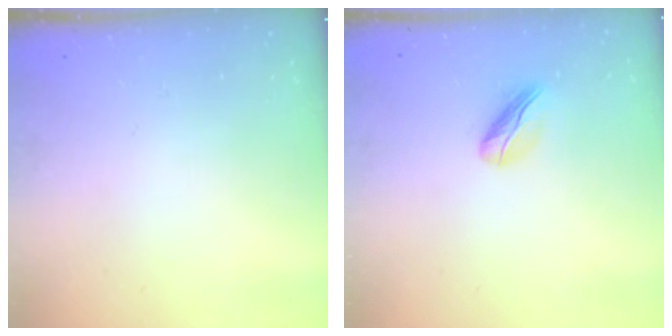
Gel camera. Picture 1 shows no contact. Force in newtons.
{"total": 4.7, "press": 4.6, "slide": 0.6}